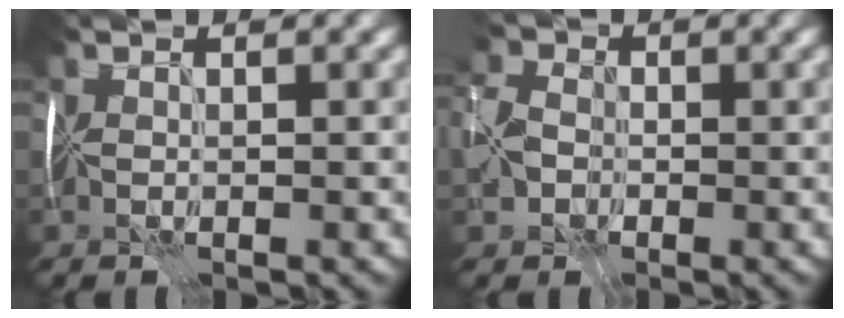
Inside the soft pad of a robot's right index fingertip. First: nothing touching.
{"total": 4.4, "force": [-1.6, 3.3, 2.4], "torque": [-0.068, -0.002, -0.037]}